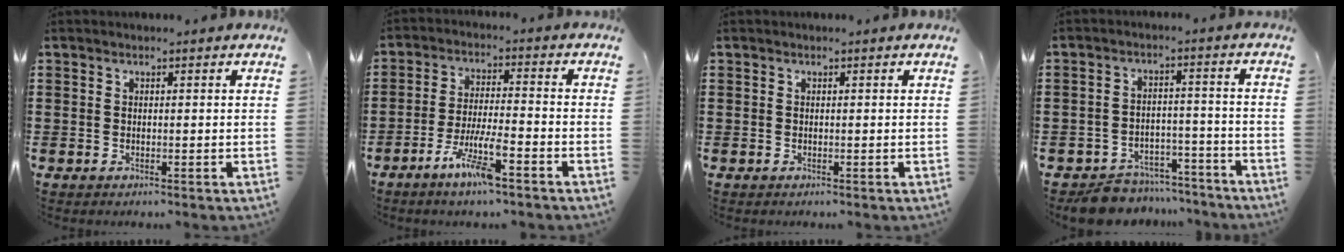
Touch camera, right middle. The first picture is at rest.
{"total": 7.4, "force": [-4.5, 1.1, 5.8], "torque": [-0.117, -0.005, -0.085]}
{"total": 0.0}
{"total": 6.4, "force": [-6.3, 1.3, 0.5], "torque": [-0.011, 0.017, -0.124]}